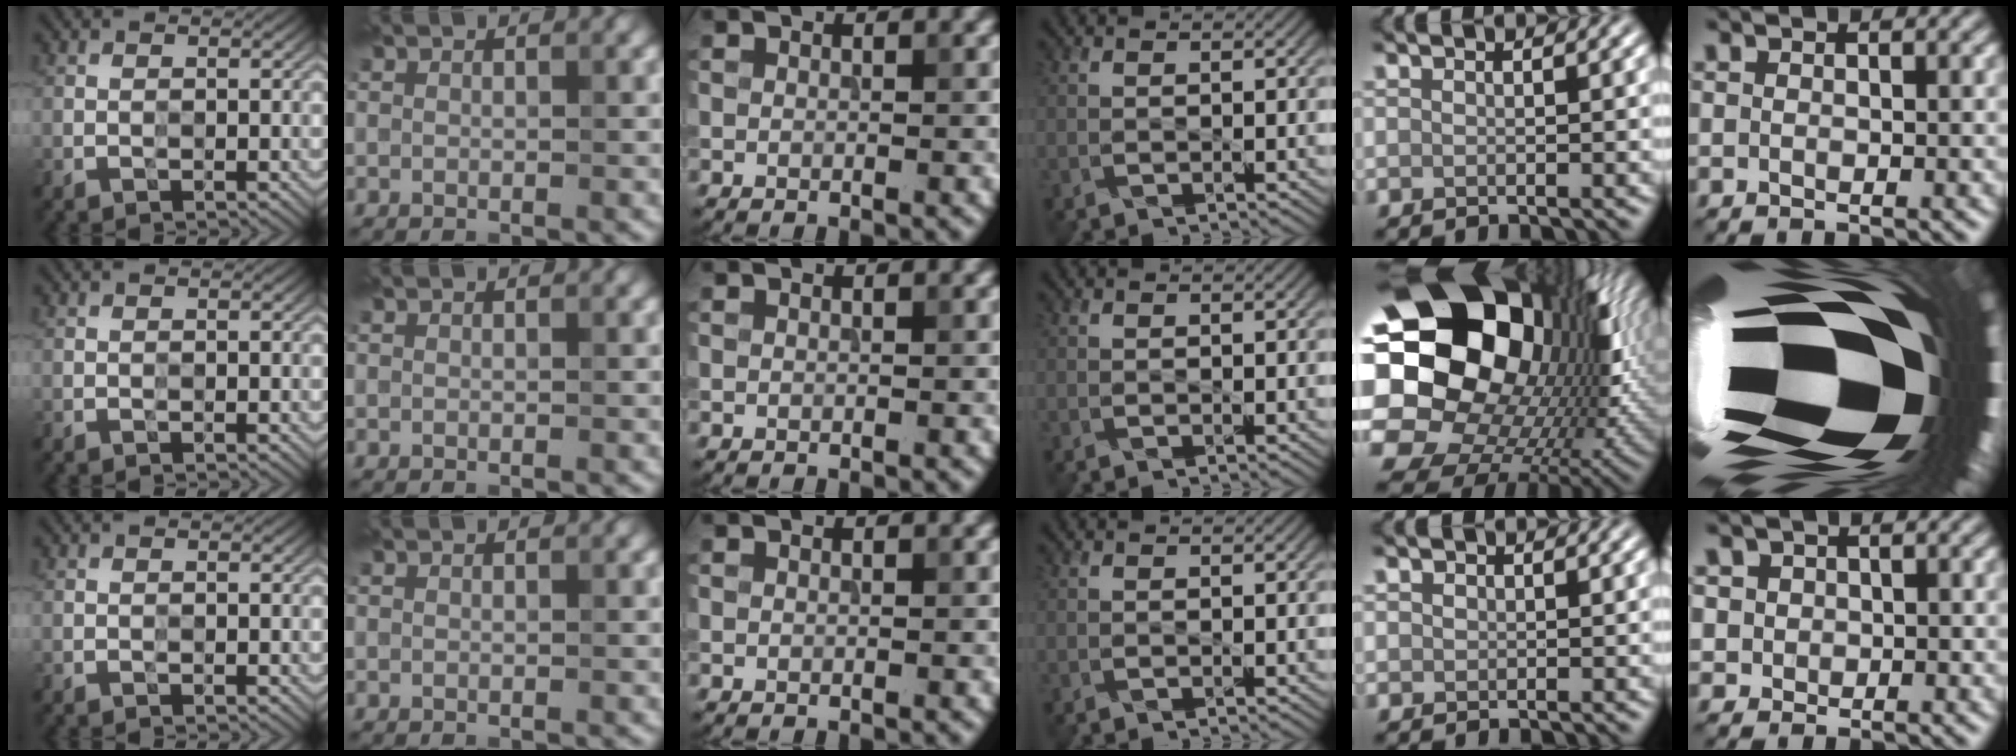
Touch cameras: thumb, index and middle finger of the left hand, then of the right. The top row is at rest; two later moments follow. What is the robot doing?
{"motion": "press", "object": "button"}